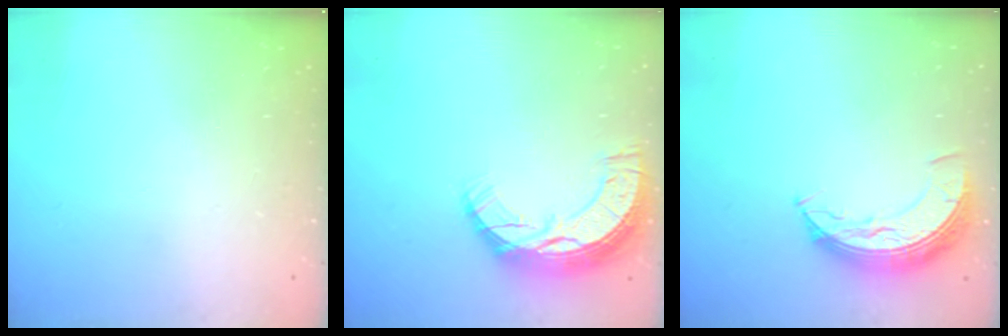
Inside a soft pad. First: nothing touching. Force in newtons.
{"total": 12.3, "press": 12.2, "slide": 0.9}
{"total": 9.1, "press": 9.1, "slide": 0.6}